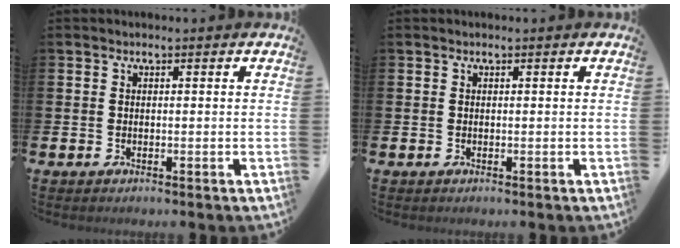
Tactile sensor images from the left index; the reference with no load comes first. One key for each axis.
{"total": 0.0}